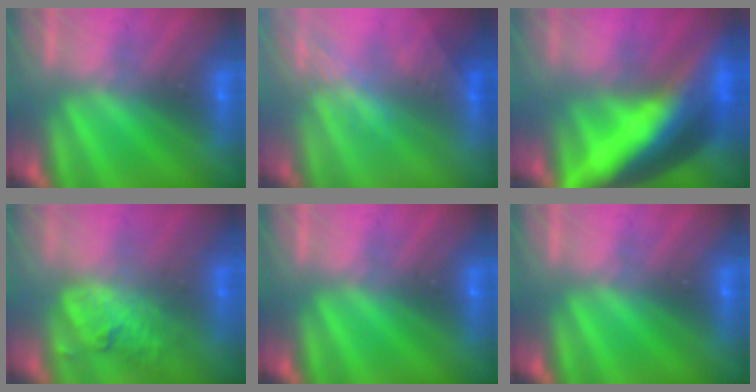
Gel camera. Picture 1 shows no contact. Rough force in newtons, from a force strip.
{"total": 2.7}
{"total": 5.9}
{"total": 2.3}
{"total": 0.0}
{"total": 0.0}